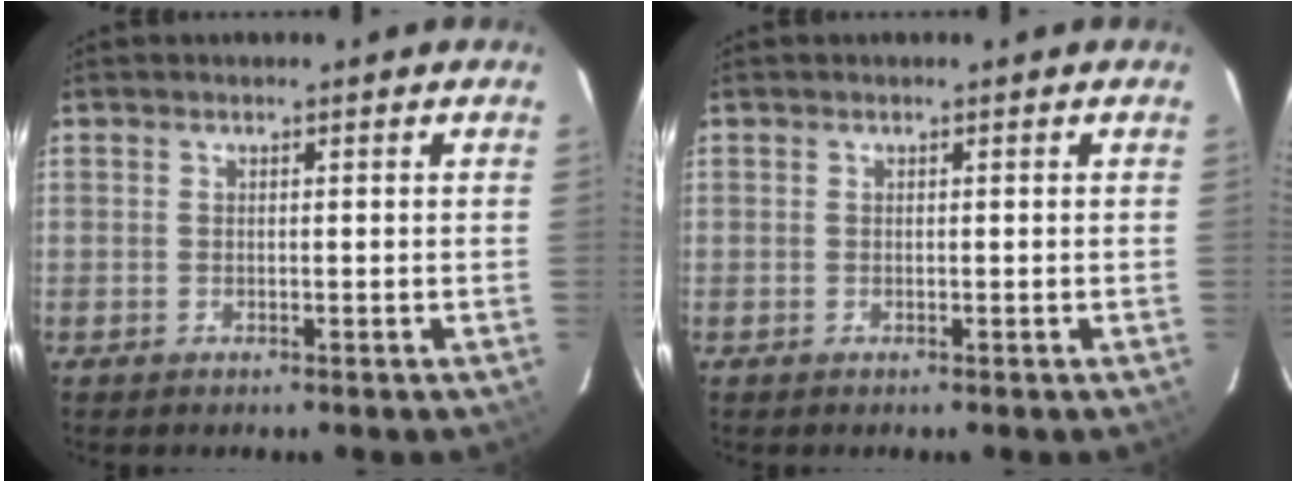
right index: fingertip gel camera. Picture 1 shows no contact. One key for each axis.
{"total": 0.0}